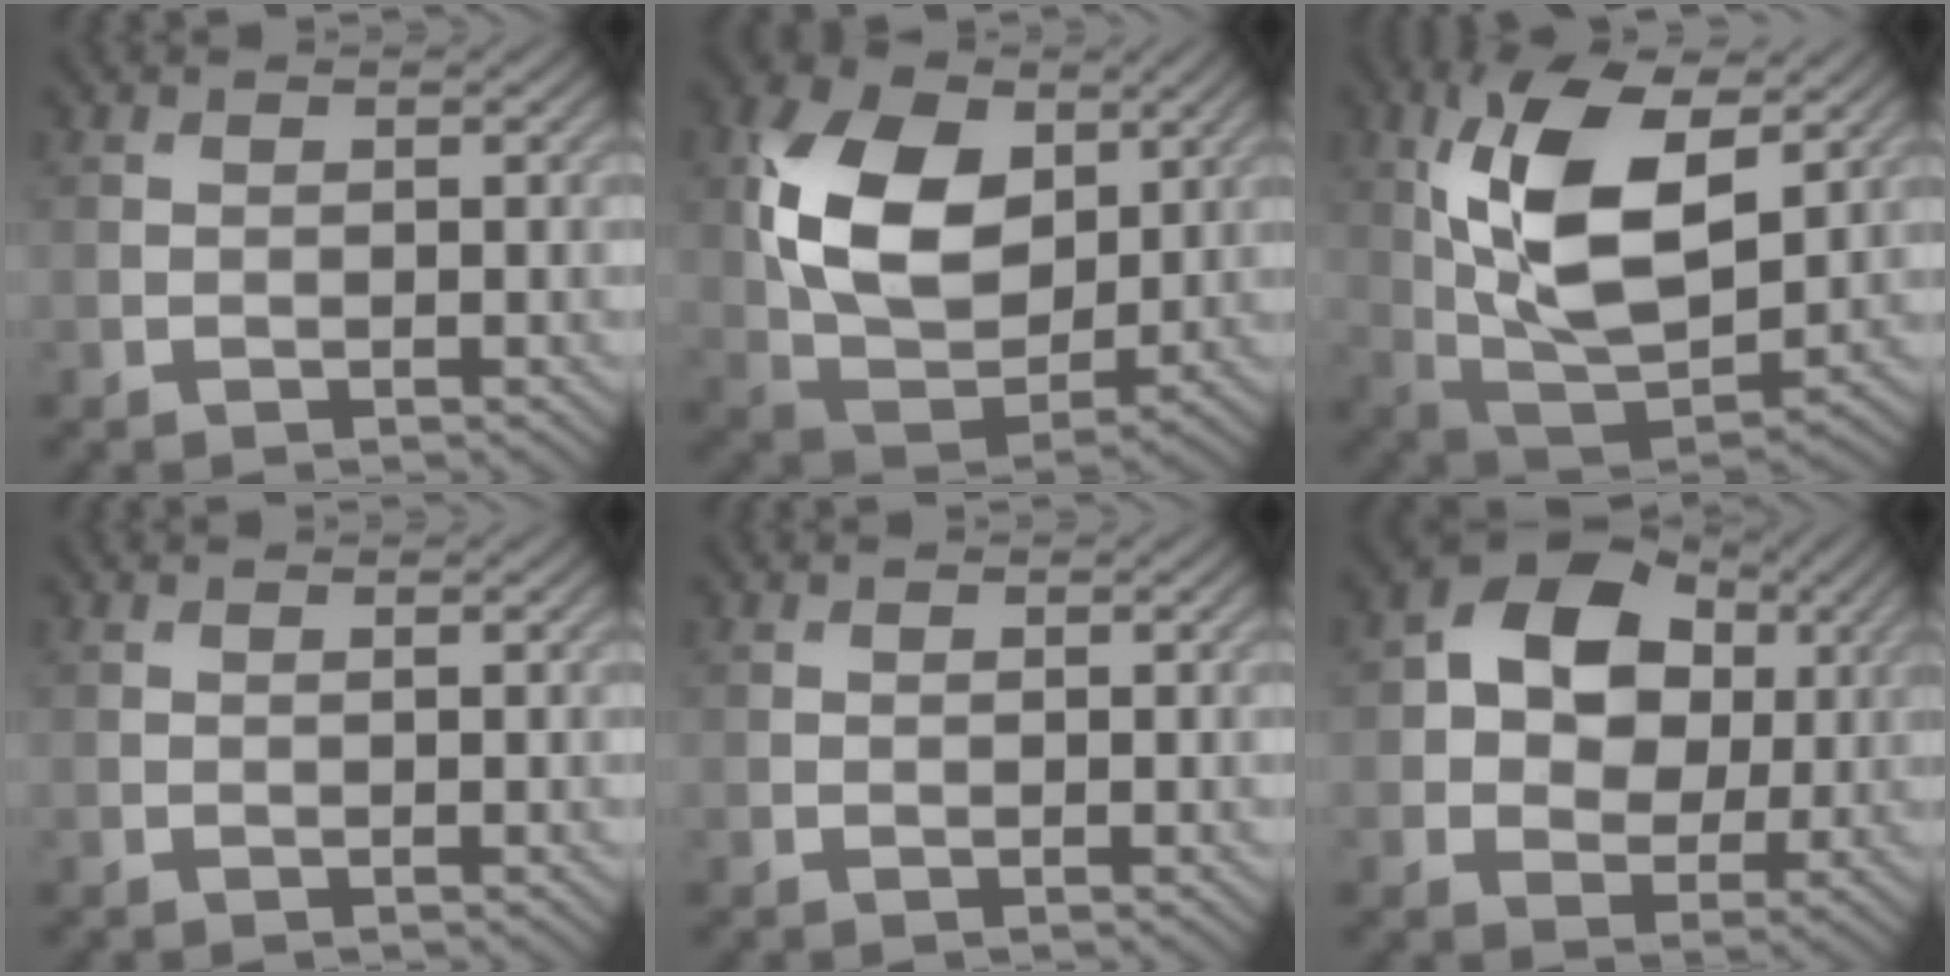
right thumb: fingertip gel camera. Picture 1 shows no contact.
{"total": 13.1, "force": [3.5, 8.7, 9.2], "torque": [-0.201, 0.005, 0.063]}
{"total": 14.2, "force": [4.3, 6.9, 11.6], "torque": [-0.241, -0.005, 0.086]}
{"total": 0.0}
{"total": 0.0}
{"total": 10.3, "force": [2.3, 7.7, 6.4], "torque": [-0.114, 0.013, 0.027]}